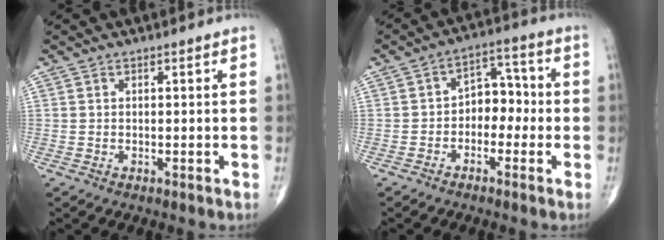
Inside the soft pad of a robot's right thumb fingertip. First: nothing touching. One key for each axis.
{"total": 6.7, "fx": -1.3, "fy": 4.8, "fz": 4.5, "tx": -0.030, "ty": 0.036, "tz": -0.038}